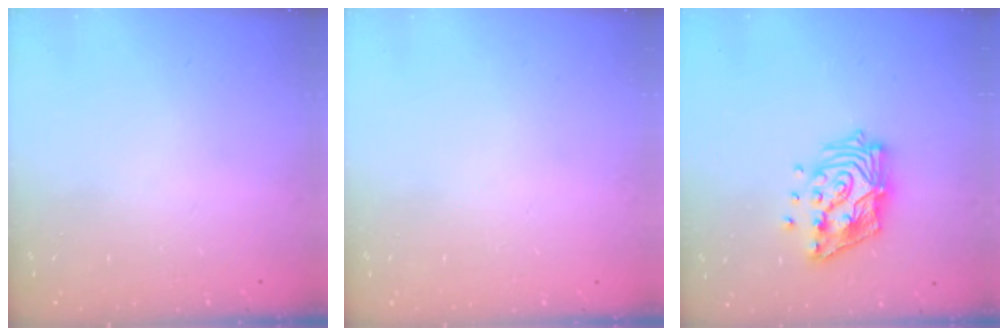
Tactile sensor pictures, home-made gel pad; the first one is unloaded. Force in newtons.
{"total": 0.0}
{"total": 14.7, "press": 14.6, "slide": 1.9}